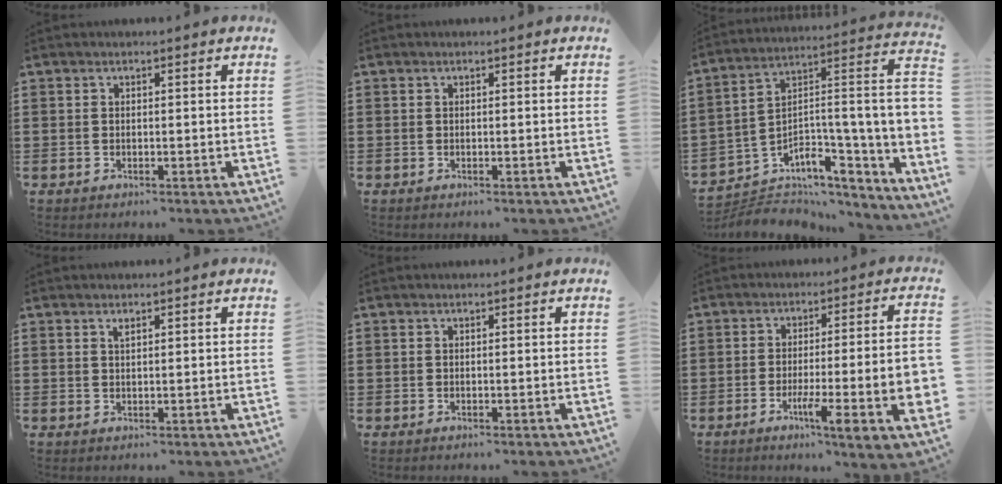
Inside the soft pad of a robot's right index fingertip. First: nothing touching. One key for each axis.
{"total": 0.0}
{"total": 7.2, "fx": -2.3, "fy": 2.9, "fz": 6.2, "tx": -0.125, "ty": -0.018, "tz": -0.049}
{"total": 0.9, "fx": 0.6, "fy": 0.3, "fz": 0.6, "tx": -0.013, "ty": 0.002, "tz": 0.011}
{"total": 0.0}
{"total": 10.9, "fx": -2.8, "fy": 0.9, "fz": 10.5, "tx": -0.187, "ty": -0.011, "tz": -0.052}